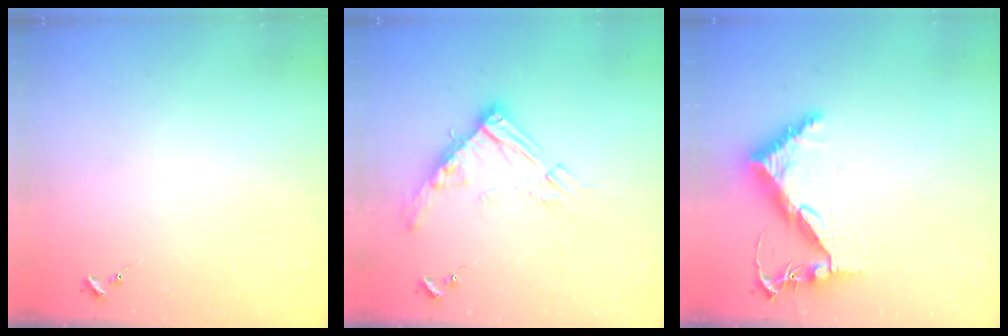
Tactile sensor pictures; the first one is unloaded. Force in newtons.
{"total": 14.3, "press": 14.2, "slide": 1.4}
{"total": 8.3, "press": 8.2, "slide": 1.2}